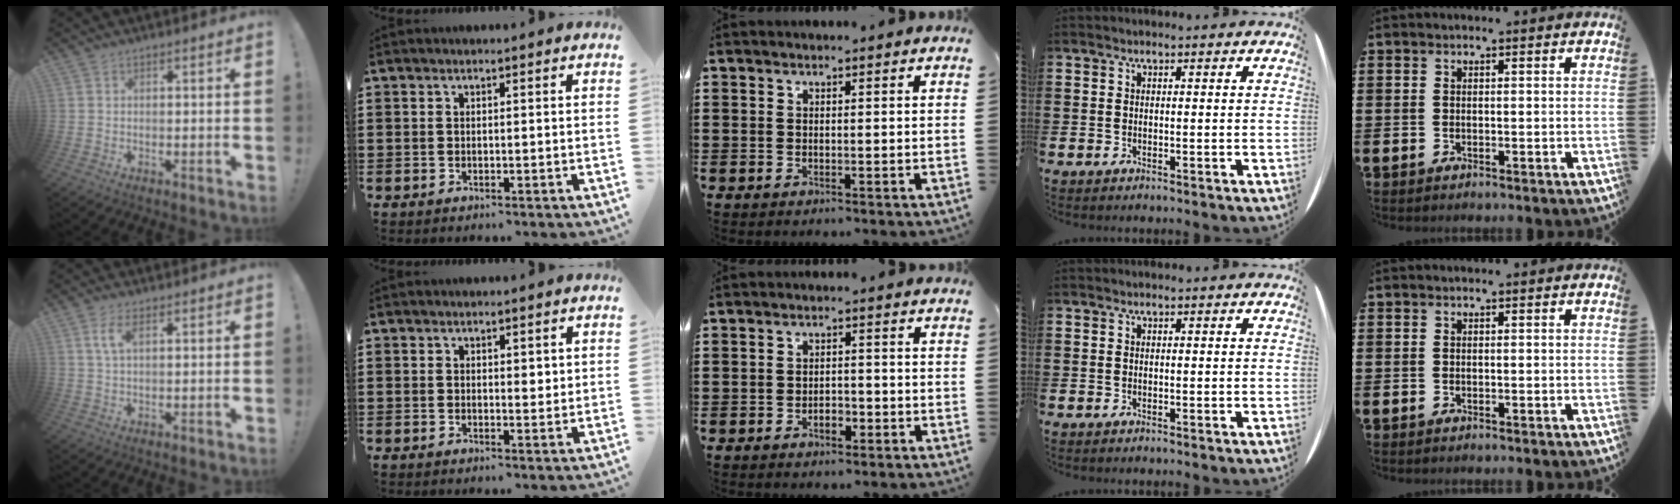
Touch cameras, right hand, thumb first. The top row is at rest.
{"thumb": {"total": 4.3, "force": [2.0, 1.7, 3.4], "torque": [-0.061, -0.001, 0.035]}, "index": {"total": 1.3, "force": [0.8, 0.7, 0.7], "torque": [-0.006, 0.002, 0.011]}, "middle": {"total": 2.8, "force": [-1.5, 1.4, 1.9], "torque": [-0.028, 0.001, -0.031]}}